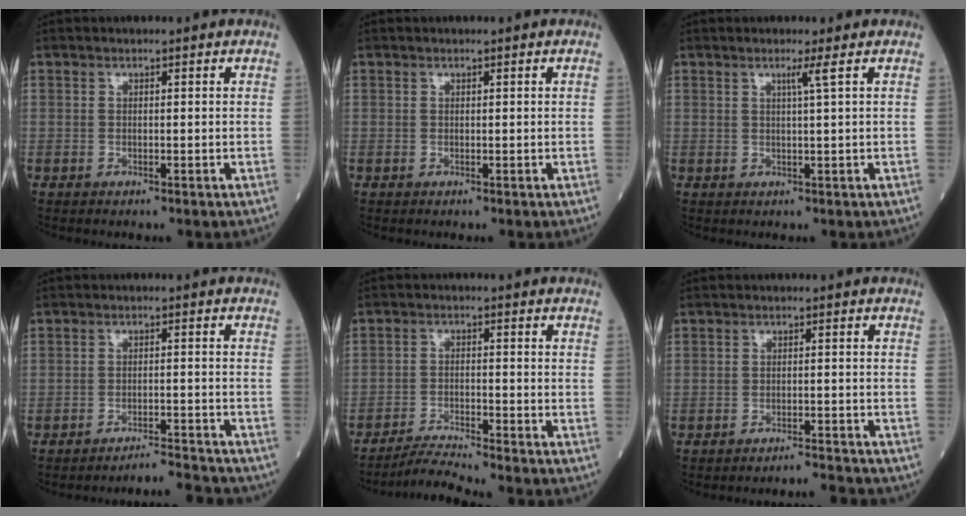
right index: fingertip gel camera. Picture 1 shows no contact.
{"total": 0.0}
{"total": 1.7, "force": [0.7, -0.7, 1.3], "torque": [-0.030, -0.006, 0.016]}
{"total": 5.1, "force": [-5.0, -0.8, -0.4], "torque": [0.013, 0.005, -0.079]}
{"total": 4.7, "force": [-4.4, -1.6, 0.6], "torque": [-0.021, -0.019, -0.084]}
{"total": 3.2, "force": [-3.1, -0.7, -0.3], "torque": [0.010, -0.005, -0.043]}